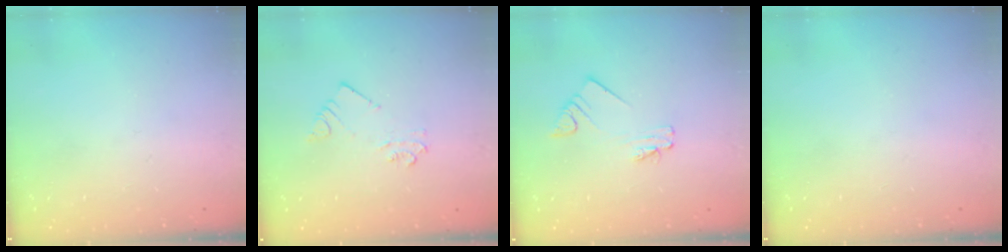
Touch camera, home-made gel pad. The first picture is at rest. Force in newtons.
{"total": 3.2, "press": 3.2, "slide": 0.2}
{"total": 1.9, "press": 1.9, "slide": 0.1}
{"total": 0.0}